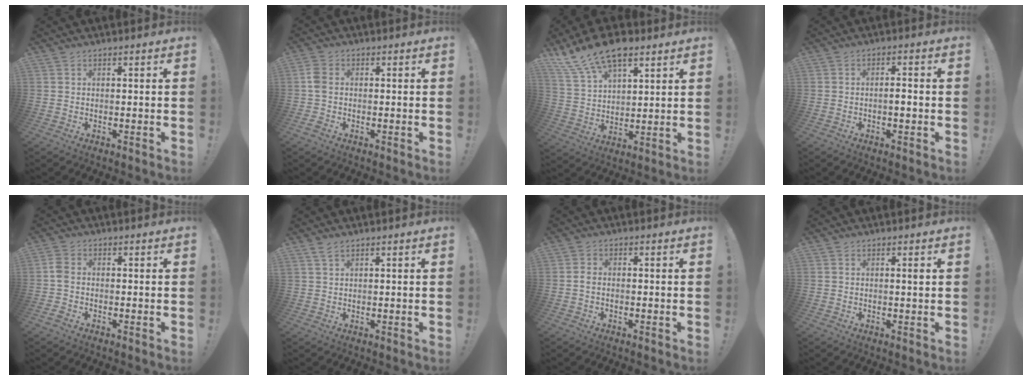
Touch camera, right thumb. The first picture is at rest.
{"total": 4.5, "force": [-0.4, 3.1, 3.2], "torque": [-0.077, 0.004, -0.008]}
{"total": 13.9, "force": [9.3, 6.6, 8.0], "torque": [-0.148, -0.049, 0.173]}
{"total": 2.5, "force": [-0.9, 0.5, 2.3], "torque": [-0.031, 0.001, -0.019]}
{"total": 4.2, "force": [-1.0, 2.9, 2.9], "torque": [-0.062, 0.008, -0.016]}
{"total": 2.5, "force": [1.8, 0.8, 1.5], "torque": [-0.030, -0.004, 0.033]}
{"total": 1.4, "force": [-0.5, 0.8, 1.1], "torque": [-0.017, 0.006, -0.008]}
{"total": 0.9, "force": [0.4, -0.1, 0.8], "torque": [-0.009, -0.002, 0.003]}